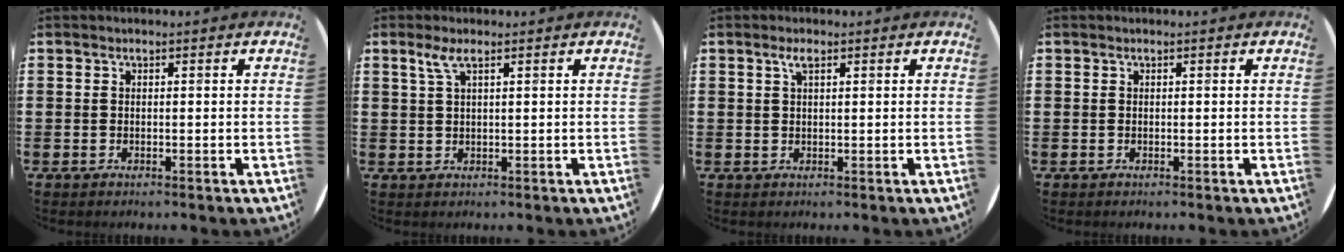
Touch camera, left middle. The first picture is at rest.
{"total": 2.1, "force": [1.1, 0.3, 1.7], "torque": [-0.036, 0.005, 0.018]}
{"total": 1.6, "force": [0.9, 0.4, 1.3], "torque": [-0.026, 0.006, 0.013]}
{"total": 0.0}